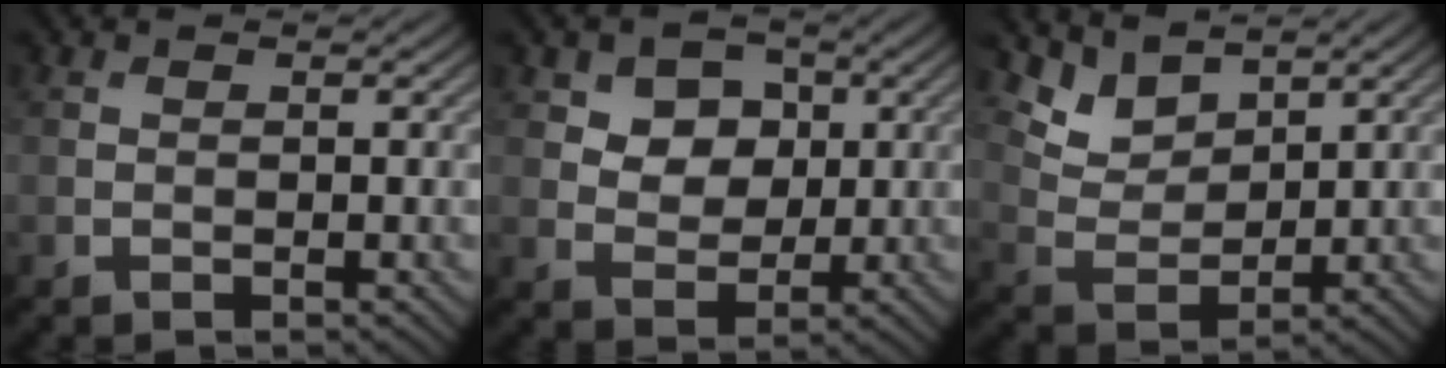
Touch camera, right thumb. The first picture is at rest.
{"total": 5.9, "force": [2.4, 4.5, 3.0], "torque": [-0.074, -0.011, 0.050]}
{"total": 5.4, "force": [4.4, 2.3, 2.1], "torque": [-0.062, -0.007, 0.089]}